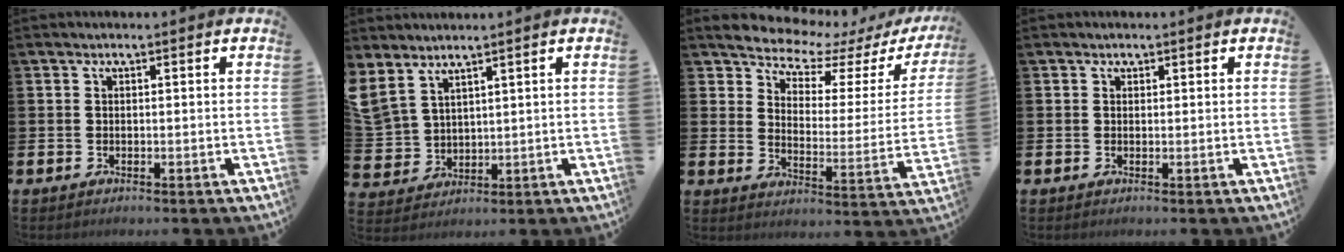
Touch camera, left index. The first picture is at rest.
{"total": 4.7, "force": [4.0, 2.2, 1.2], "torque": [-0.032, -0.017, 0.072]}
{"total": 6.7, "force": [6.4, 1.4, 1.4], "torque": [-0.047, -0.062, 0.104]}
{"total": 0.9, "force": [0.7, 0.4, 0.0], "torque": [0.014, -0.002, 0.011]}